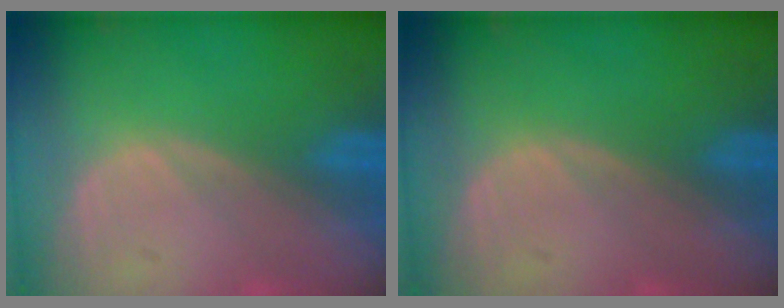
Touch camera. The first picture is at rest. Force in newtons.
{"total": 0.0}